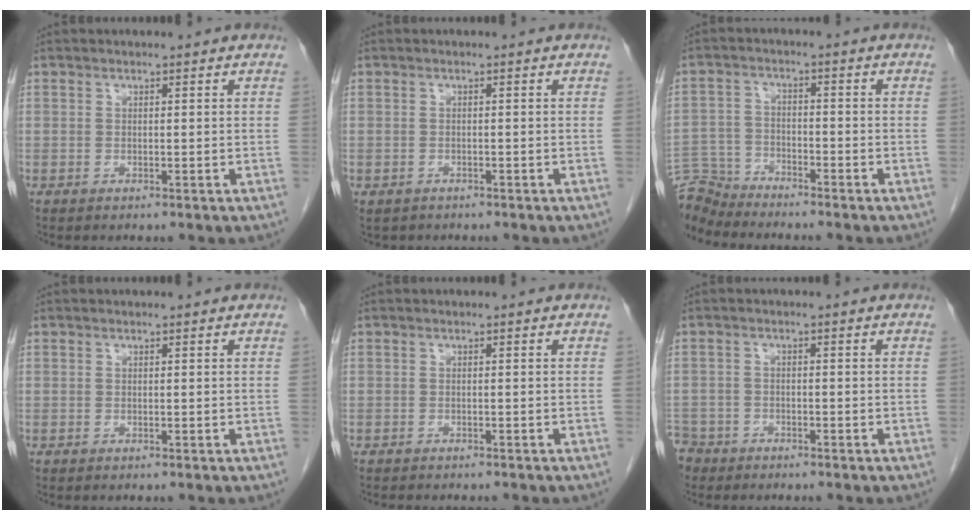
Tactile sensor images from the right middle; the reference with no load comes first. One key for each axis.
{"total": 2.0, "fx": -1.5, "fy": 1.2, "fz": 0.3, "tx": -0.015, "ty": -0.001, "tz": -0.019}
{"total": 7.1, "fx": -7.0, "fy": 0.4, "fz": -0.4, "tx": 0.000, "ty": 0.002, "tz": -0.138}
{"total": 0.0}
{"total": 3.7, "fx": -3.3, "fy": 0.9, "fz": 1.4, "tx": -0.019, "ty": -0.005, "tz": -0.039}
{"total": 4.8, "fx": -4.0, "fy": 2.6, "fz": -0.2, "tx": -0.002, "ty": -0.001, "tz": -0.080}